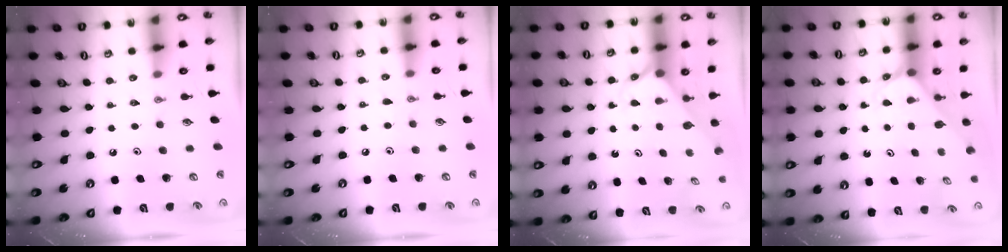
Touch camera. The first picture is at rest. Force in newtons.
{"total": 3.8, "press": 3.8, "slide": 0.5}
{"total": 2.6, "press": 2.6, "slide": 0.2}
{"total": 2.2, "press": 2.2, "slide": 0.1}